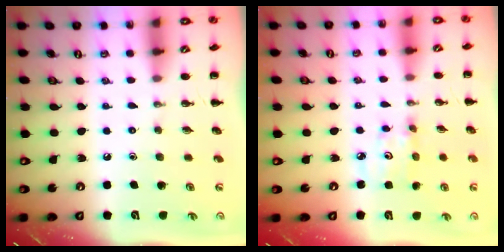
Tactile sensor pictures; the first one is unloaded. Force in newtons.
{"total": 3.2, "press": 3.2, "slide": 0.5}